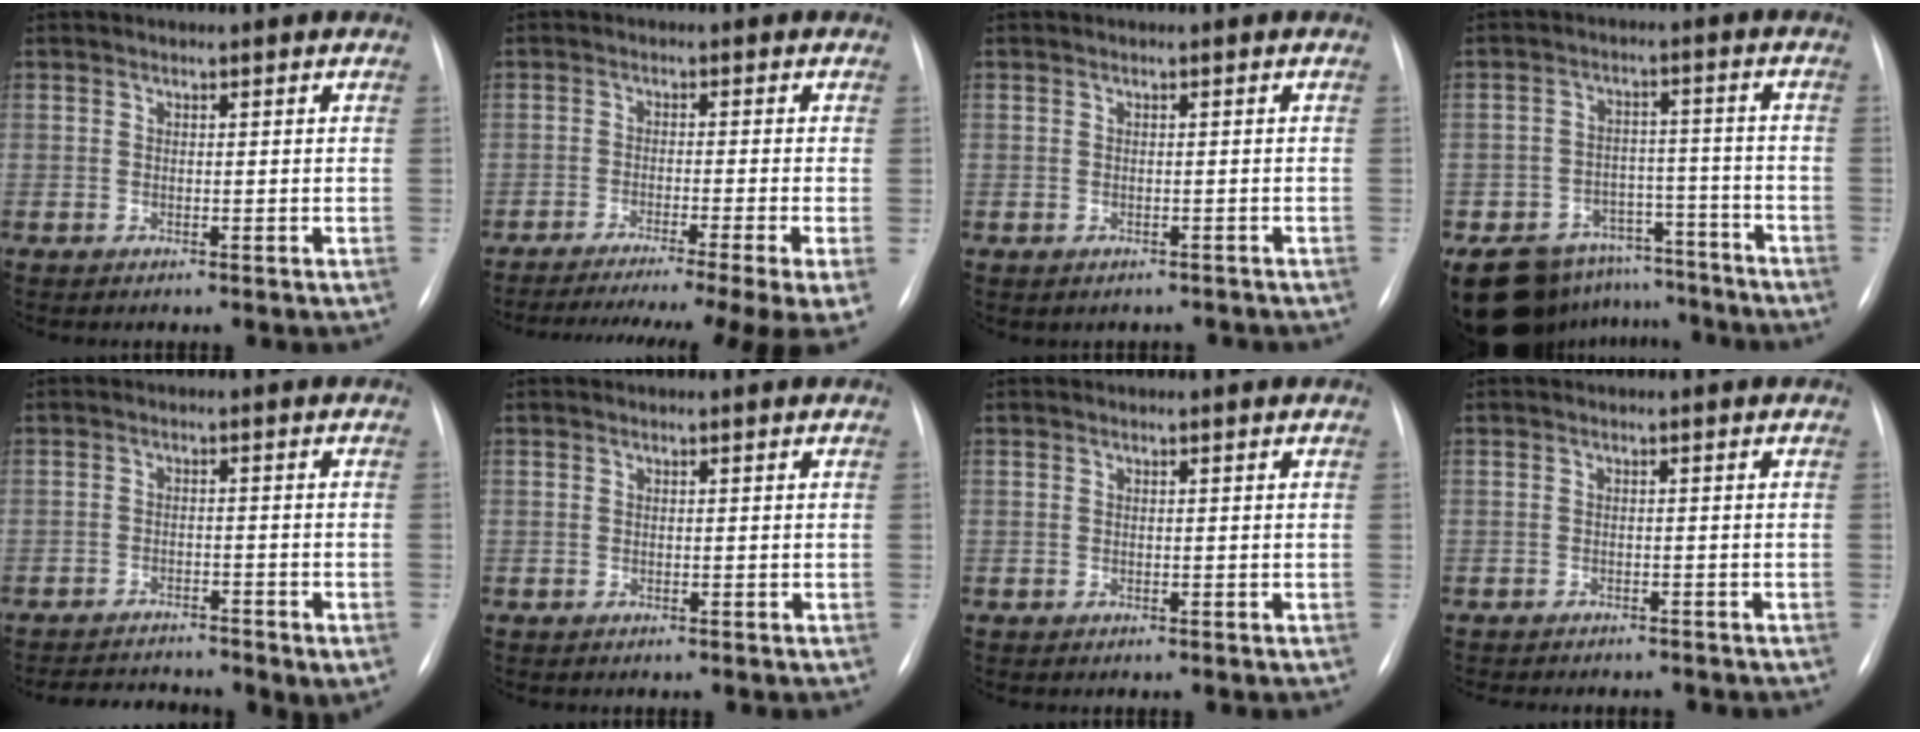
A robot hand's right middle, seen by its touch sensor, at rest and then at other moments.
{"total": 16.7, "force": [-13.3, -0.6, 10.0], "torque": [-0.116, -0.040, -0.187]}
{"total": 1.9, "force": [-1.5, 1.0, 0.4], "torque": [-0.010, 0.002, -0.015]}
{"total": 14.9, "force": [-12.5, 7.4, 3.3], "torque": [-0.055, 0.030, -0.174]}
{"total": 7.2, "force": [-6.2, 2.0, 3.1], "torque": [-0.054, 0.000, -0.090]}
{"total": 0.0}
{"total": 0.0}
{"total": 7.2, "force": [-6.4, 2.1, 2.5], "torque": [-0.031, 0.000, -0.074]}